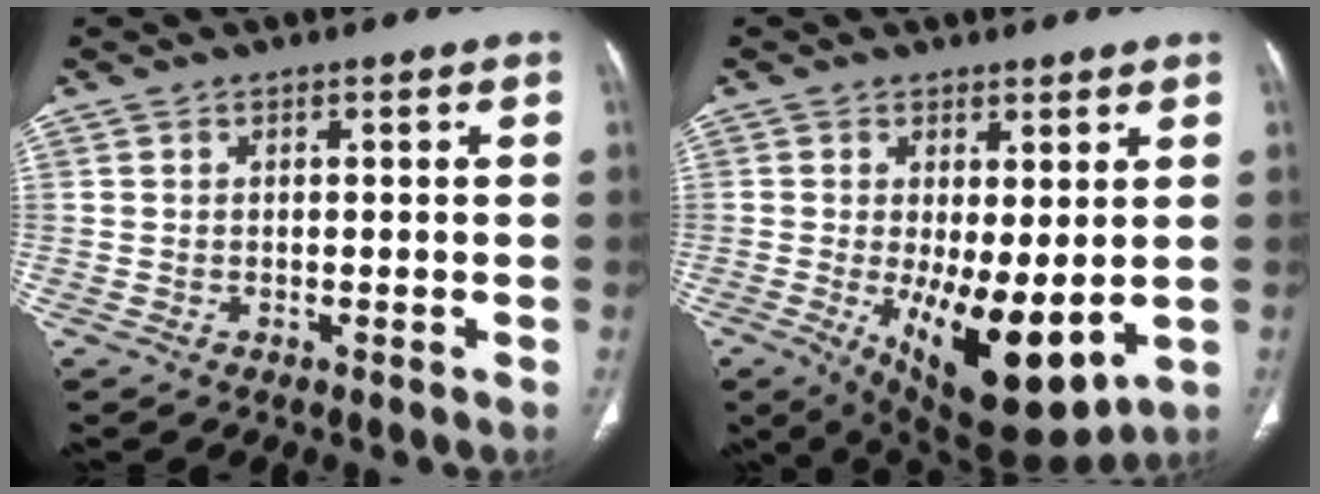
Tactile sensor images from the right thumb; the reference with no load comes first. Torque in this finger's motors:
{"motor_torque": [2.90, 2.11, 0.36, -0.19, 0.51]}